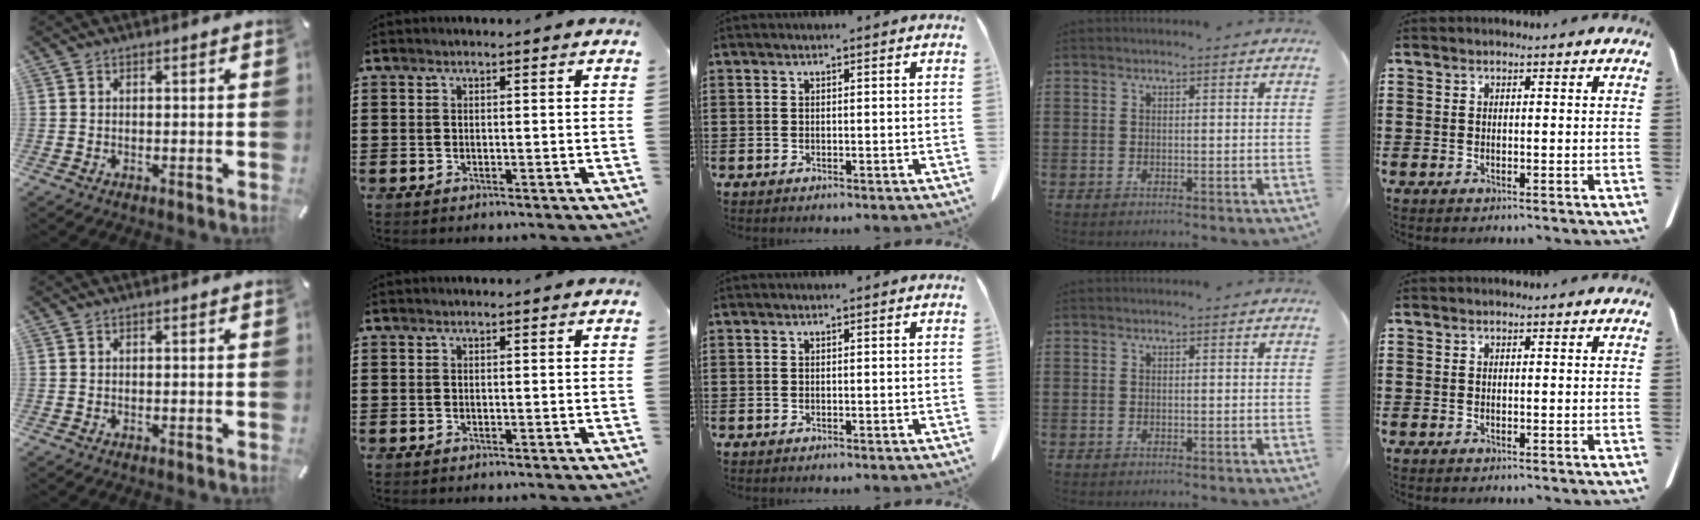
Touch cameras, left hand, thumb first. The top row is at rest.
{}